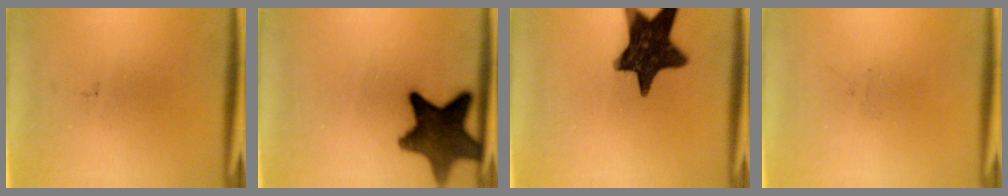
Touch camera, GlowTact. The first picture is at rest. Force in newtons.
{"total": 12.3}
{"total": 15.7}
{"total": 0.0}